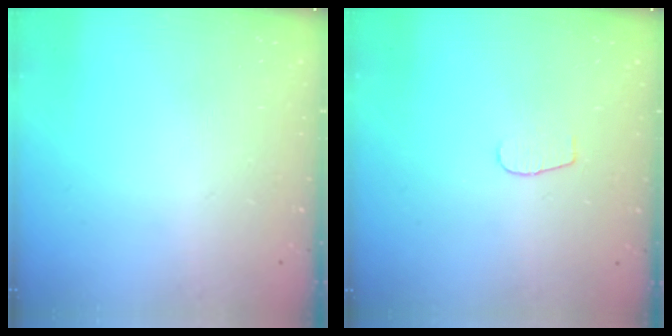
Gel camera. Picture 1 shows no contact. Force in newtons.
{"total": 3.8, "press": 3.7, "slide": 0.4}